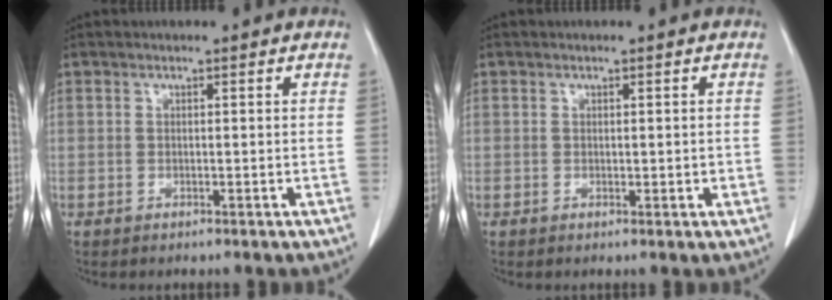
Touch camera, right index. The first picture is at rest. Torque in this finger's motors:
{"motor_torque": [0.06, 0.13, 0.06, 0.05]}